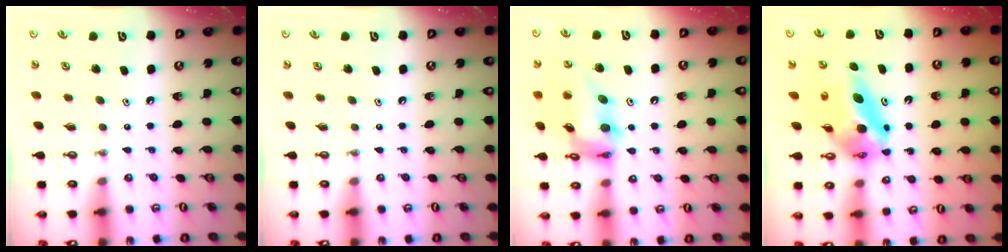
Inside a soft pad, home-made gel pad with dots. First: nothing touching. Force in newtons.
{"total": 0.0}
{"total": 16.9, "press": 16.5, "slide": 3.9}
{"total": 13.2, "press": 11.0, "slide": 7.2}